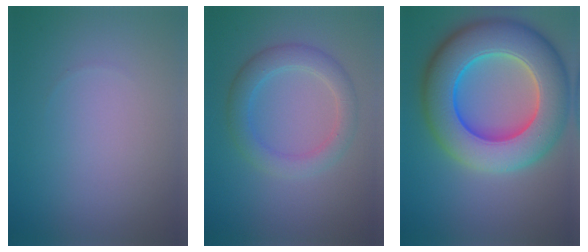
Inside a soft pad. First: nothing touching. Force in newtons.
{"total": 3.5, "press": 3.5, "slide": 0.1}
{"total": 13.3, "press": 13.1, "slide": 2.1}